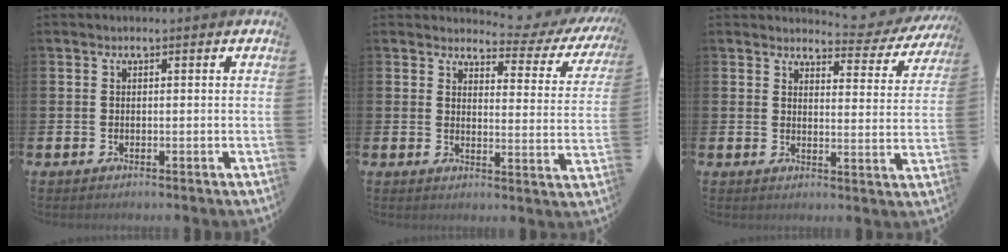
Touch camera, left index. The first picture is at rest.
{"total": 3.4, "force": [2.8, 1.5, 1.1], "torque": [-0.023, -0.027, 0.038]}
{"total": 3.5, "force": [3.2, 1.2, 0.7], "torque": [-0.012, -0.029, 0.048]}